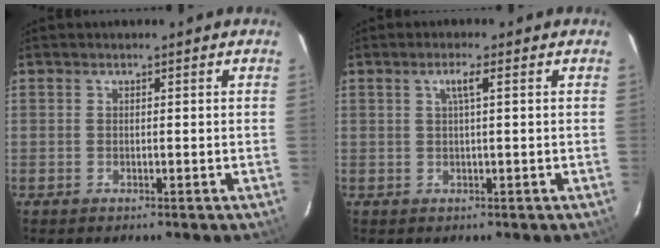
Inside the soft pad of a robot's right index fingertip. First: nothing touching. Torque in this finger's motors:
{"motor_torque": [0.01, -0.01, 0.05, 0.04]}